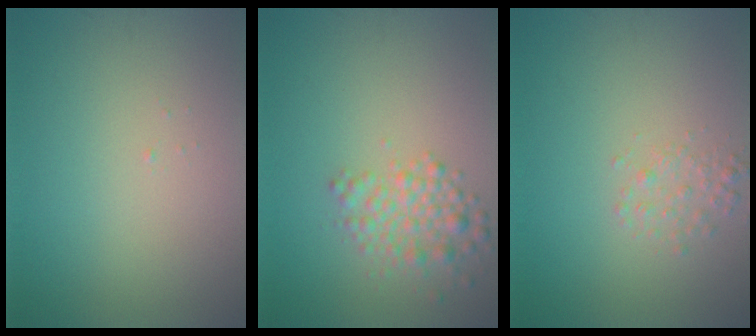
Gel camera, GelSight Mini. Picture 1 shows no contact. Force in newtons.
{"total": 2.9, "press": 2.9, "slide": 0.1}
{"total": 1.4, "press": 1.4, "slide": 0.1}